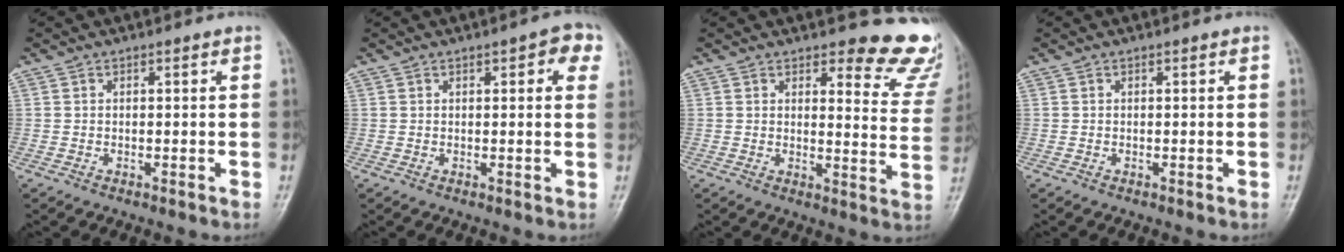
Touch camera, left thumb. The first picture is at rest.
{"total": 5.0, "force": [2.2, 1.8, 4.1], "torque": [-0.029, 0.000, 0.016]}
{"total": 11.9, "force": [10.6, 3.6, 4.0], "torque": [-0.003, -0.101, 0.098]}
{"total": 0.0}